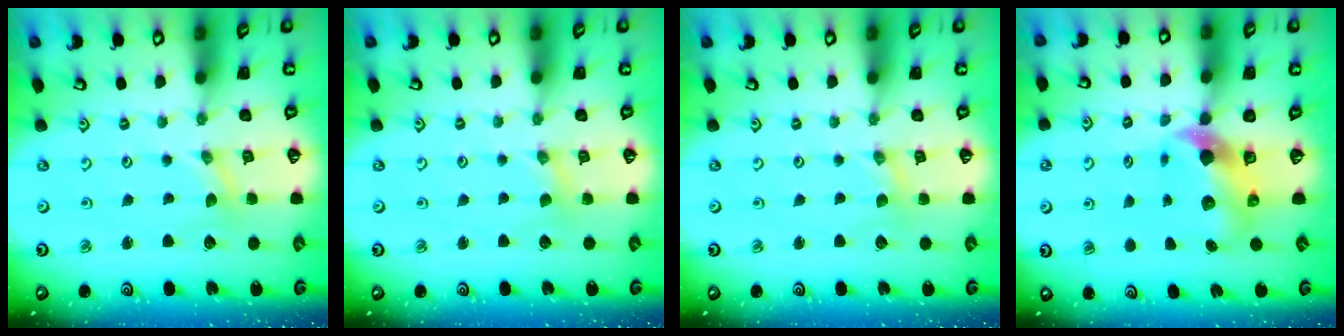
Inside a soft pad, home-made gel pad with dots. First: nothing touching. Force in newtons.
{"total": 1.7, "press": 1.7, "slide": 0.3}
{"total": 0.6, "press": 0.6, "slide": 0.2}
{"total": 7.4, "press": 7.3, "slide": 1.3}